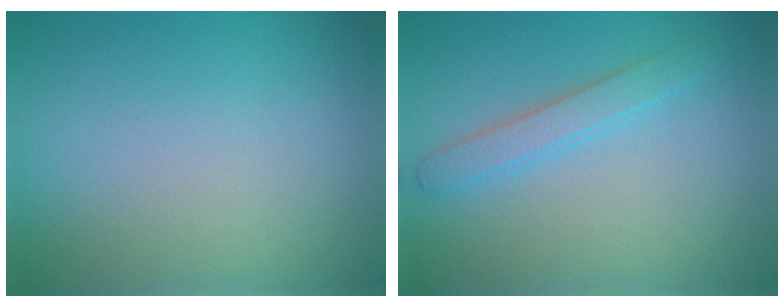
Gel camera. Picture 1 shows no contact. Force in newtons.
{"total": 2.0, "press": 2.0, "slide": 0.0}